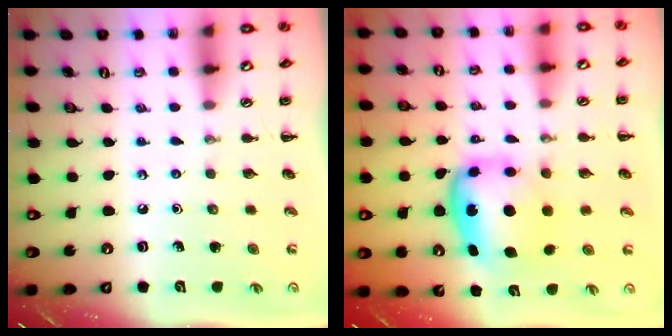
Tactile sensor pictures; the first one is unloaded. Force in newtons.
{"total": 7.4, "press": 7.2, "slide": 1.6}